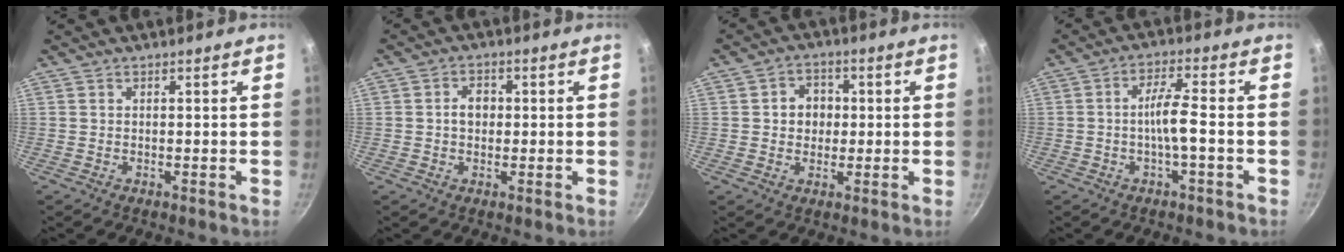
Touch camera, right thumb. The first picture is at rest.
{"total": 3.6, "force": [0.1, 2.8, 2.3], "torque": [-0.016, 0.011, 0.000]}
{"total": 5.6, "force": [0.5, 4.9, 2.7], "torque": [-0.012, 0.006, 0.001]}
{"total": 5.3, "force": [-1.5, 0.8, 5.0], "torque": [-0.103, 0.024, -0.029]}